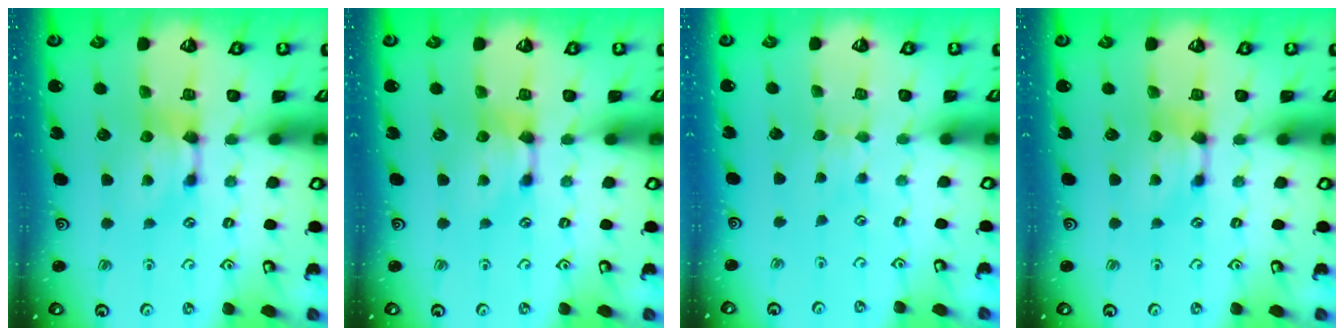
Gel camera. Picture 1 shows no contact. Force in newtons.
{"total": 0.0}
{"total": 2.8, "press": 2.8, "slide": 0.5}
{"total": 0.0}